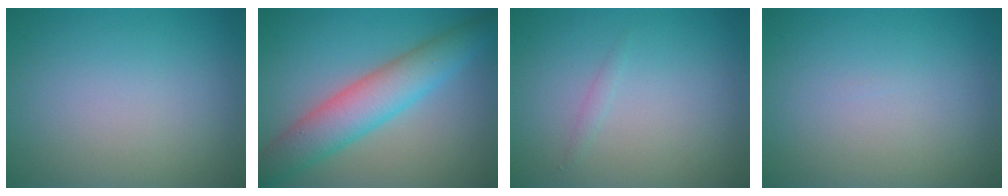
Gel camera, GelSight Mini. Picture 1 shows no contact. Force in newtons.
{"total": 6.3, "press": 6.3, "slide": 0.1}
{"total": 0.6, "press": 0.6, "slide": 0.0}
{"total": 0.0}